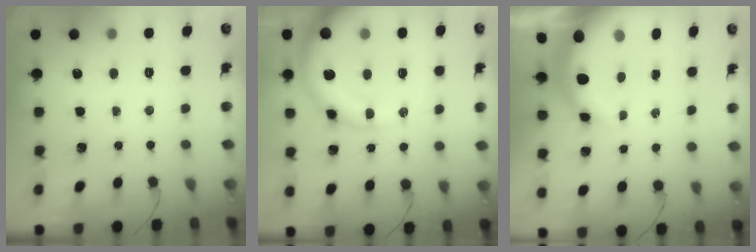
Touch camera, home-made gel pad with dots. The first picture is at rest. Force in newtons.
{"total": 13.0, "press": 12.6, "slide": 3.2}
{"total": 9.4, "press": 9.2, "slide": 1.9}